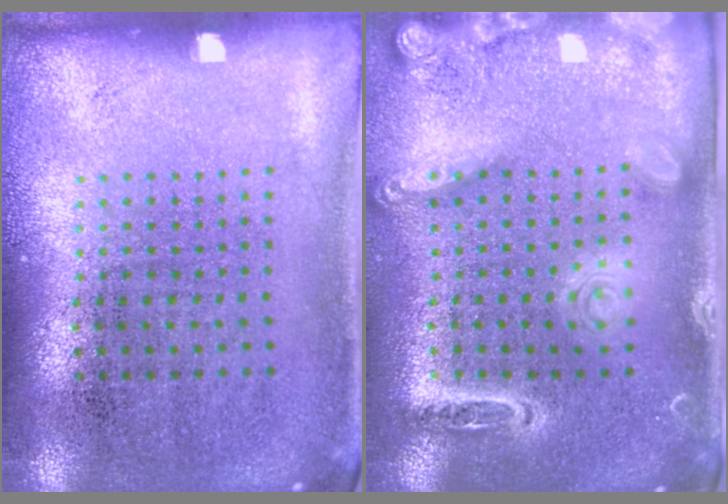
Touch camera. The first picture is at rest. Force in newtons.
{"total": 2.2, "press": 1.9, "slide": 1.1}